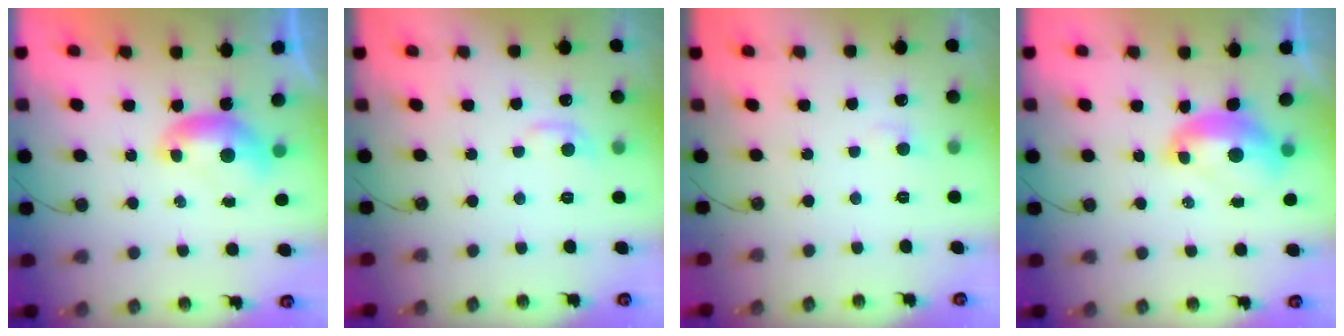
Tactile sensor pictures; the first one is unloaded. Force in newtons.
{"total": 0.8, "press": 0.1, "slide": 0.8}
{"total": 1.3, "press": 1.2, "slide": 0.6}
{"total": 2.7, "press": 2.6, "slide": 0.8}